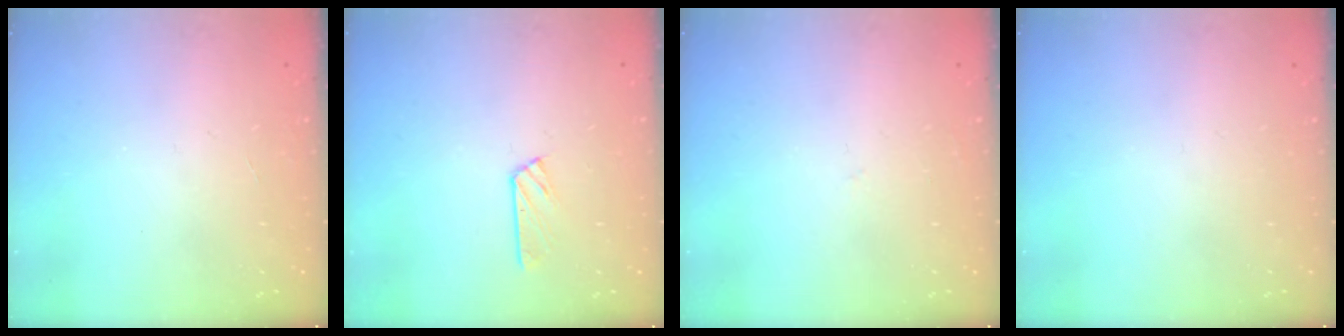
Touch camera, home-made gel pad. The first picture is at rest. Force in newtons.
{"total": 2.9, "press": 2.9, "slide": 0.3}
{"total": 2.6, "press": 2.6, "slide": 0.2}
{"total": 0.0}